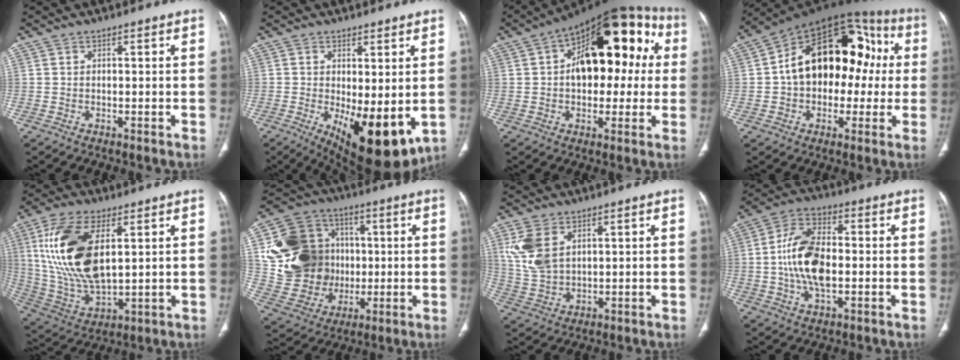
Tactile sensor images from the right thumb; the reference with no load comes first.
{"total": 13.4, "force": [-2.5, 5.3, 12.0], "torque": [-0.173, -0.029, -0.018]}
{"total": 22.6, "force": [3.5, 12.4, 18.6], "torque": [-0.224, 0.042, 0.043]}
{"total": 23.8, "force": [1.6, 15.4, 18.1], "torque": [-0.236, 0.056, 0.019]}
{"total": 19.4, "force": [5.1, 9.5, 16.1], "torque": [-0.325, -0.020, 0.104]}
{"total": 21.4, "force": [2.4, 18.3, 10.9], "torque": [-0.177, 0.026, 0.067]}
{"total": 8.8, "force": [3.5, 5.3, 6.1], "torque": [-0.133, -0.007, 0.080]}
{"total": 13.1, "force": [-0.8, 7.1, 10.9], "torque": [-0.207, 0.016, -0.018]}